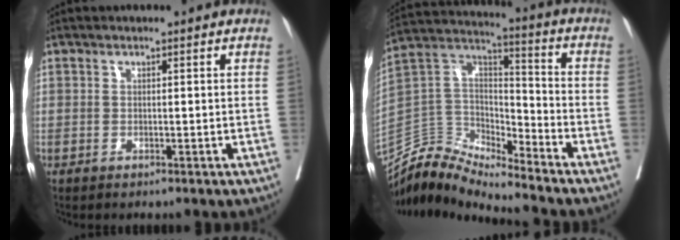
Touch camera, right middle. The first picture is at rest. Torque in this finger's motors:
{"motor_torque": [-0.14, -0.02, -0.04, -0.01]}